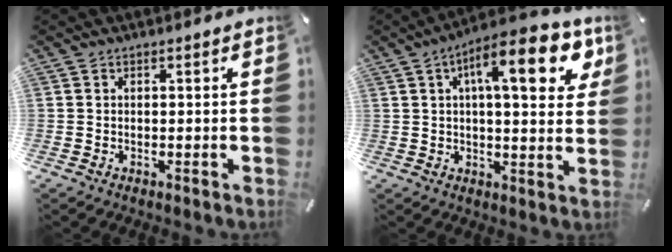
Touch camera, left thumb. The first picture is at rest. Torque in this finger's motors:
{"motor_torque": [1.84, 1.84, 1.48, -1.29, 0.40]}